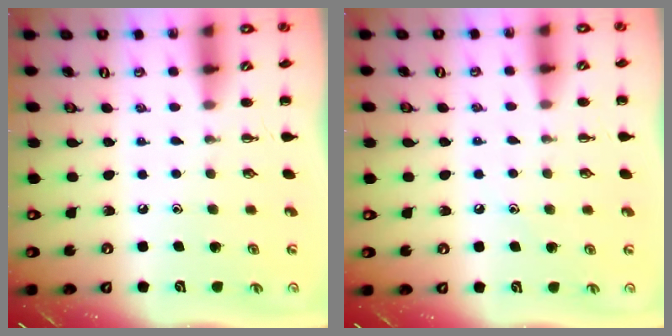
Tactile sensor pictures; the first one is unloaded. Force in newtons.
{"total": 5.5, "press": 5.3, "slide": 1.6}